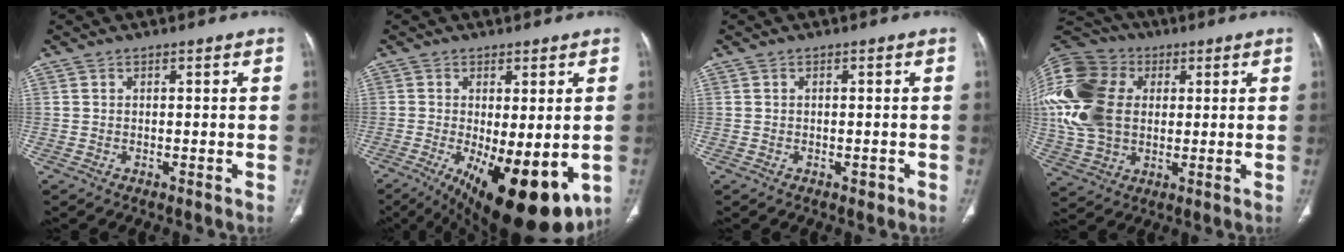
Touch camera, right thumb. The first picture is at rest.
{"total": 18.6, "force": [-6.1, 6.9, 16.1], "torque": [-0.212, -0.031, -0.070]}
{"total": 1.0, "force": [-0.5, 0.7, 0.6], "torque": [-0.007, 0.000, -0.005]}
{"total": 25.4, "force": [4.3, 18.8, 16.5], "torque": [-0.389, 0.035, 0.088]}